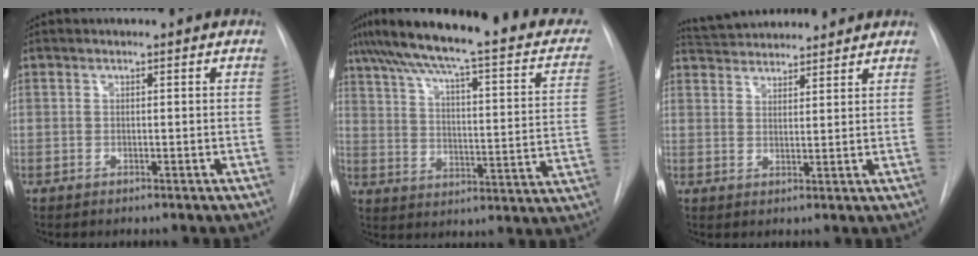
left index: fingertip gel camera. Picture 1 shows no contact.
{"total": 28.1, "force": [22.3, 4.5, 16.6], "torque": [-0.248, 0.002, 0.288]}
{"total": 10.4, "force": [9.9, 2.1, 2.3], "torque": [-0.033, 0.030, 0.148]}